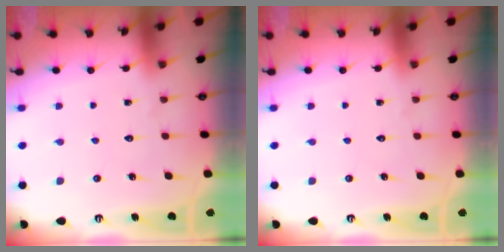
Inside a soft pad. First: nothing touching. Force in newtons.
{"total": 0.0}